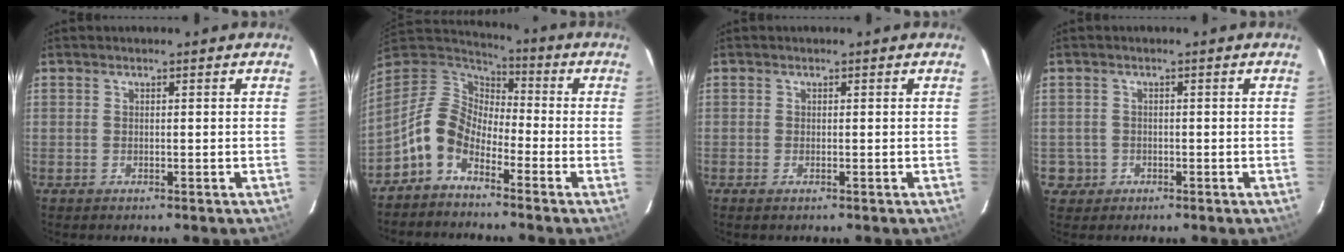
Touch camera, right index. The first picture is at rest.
{"total": 9.8, "force": [-5.5, 5.8, 5.6], "torque": [-0.114, 0.023, -0.125]}
{"total": 0.6, "force": [-0.3, 0.3, 0.4], "torque": [-0.010, -0.002, -0.006]}
{"total": 3.3, "force": [-0.8, 3.2, 0.1], "torque": [-0.005, 0.017, -0.007]}